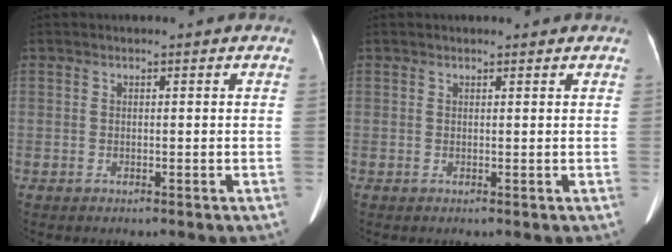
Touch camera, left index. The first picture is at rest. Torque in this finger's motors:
{"motor_torque": [1.07, -1.07, -0.02, 0.00]}